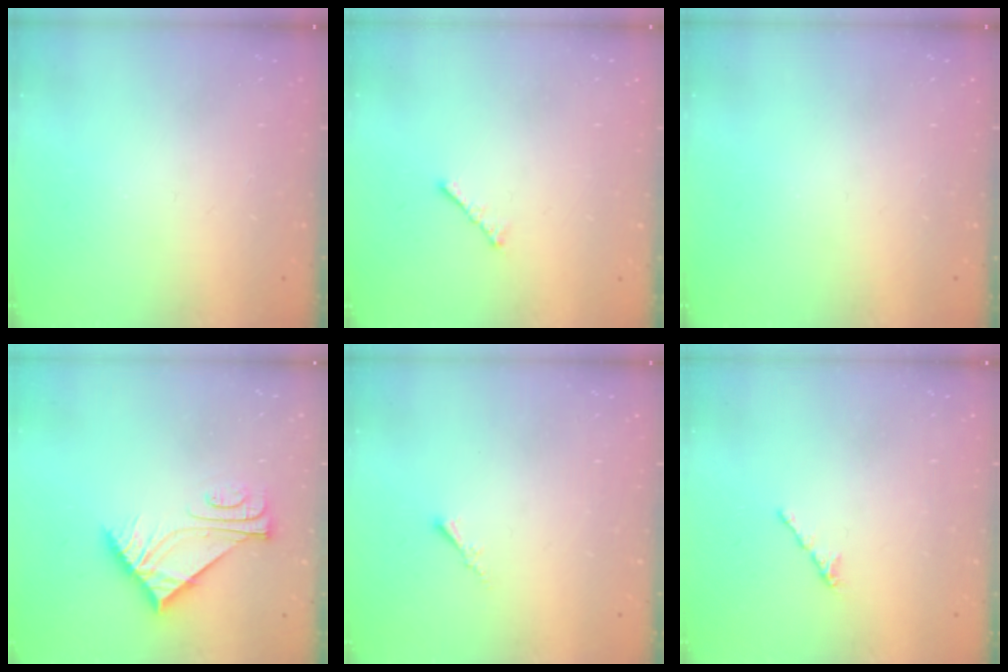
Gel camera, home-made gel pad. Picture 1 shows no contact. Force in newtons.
{"total": 1.9, "press": 1.8, "slide": 0.5}
{"total": 0.0}
{"total": 6.9, "press": 6.8, "slide": 0.8}
{"total": 0.5, "press": 0.4, "slide": 0.3}
{"total": 1.7, "press": 1.6, "slide": 0.5}